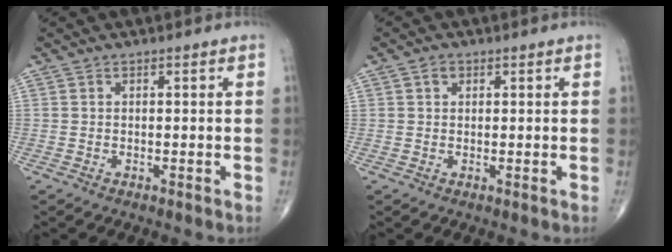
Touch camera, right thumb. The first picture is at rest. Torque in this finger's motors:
{"motor_torque": [0.19, 0.37, 0.27, 0.18, 0.00]}